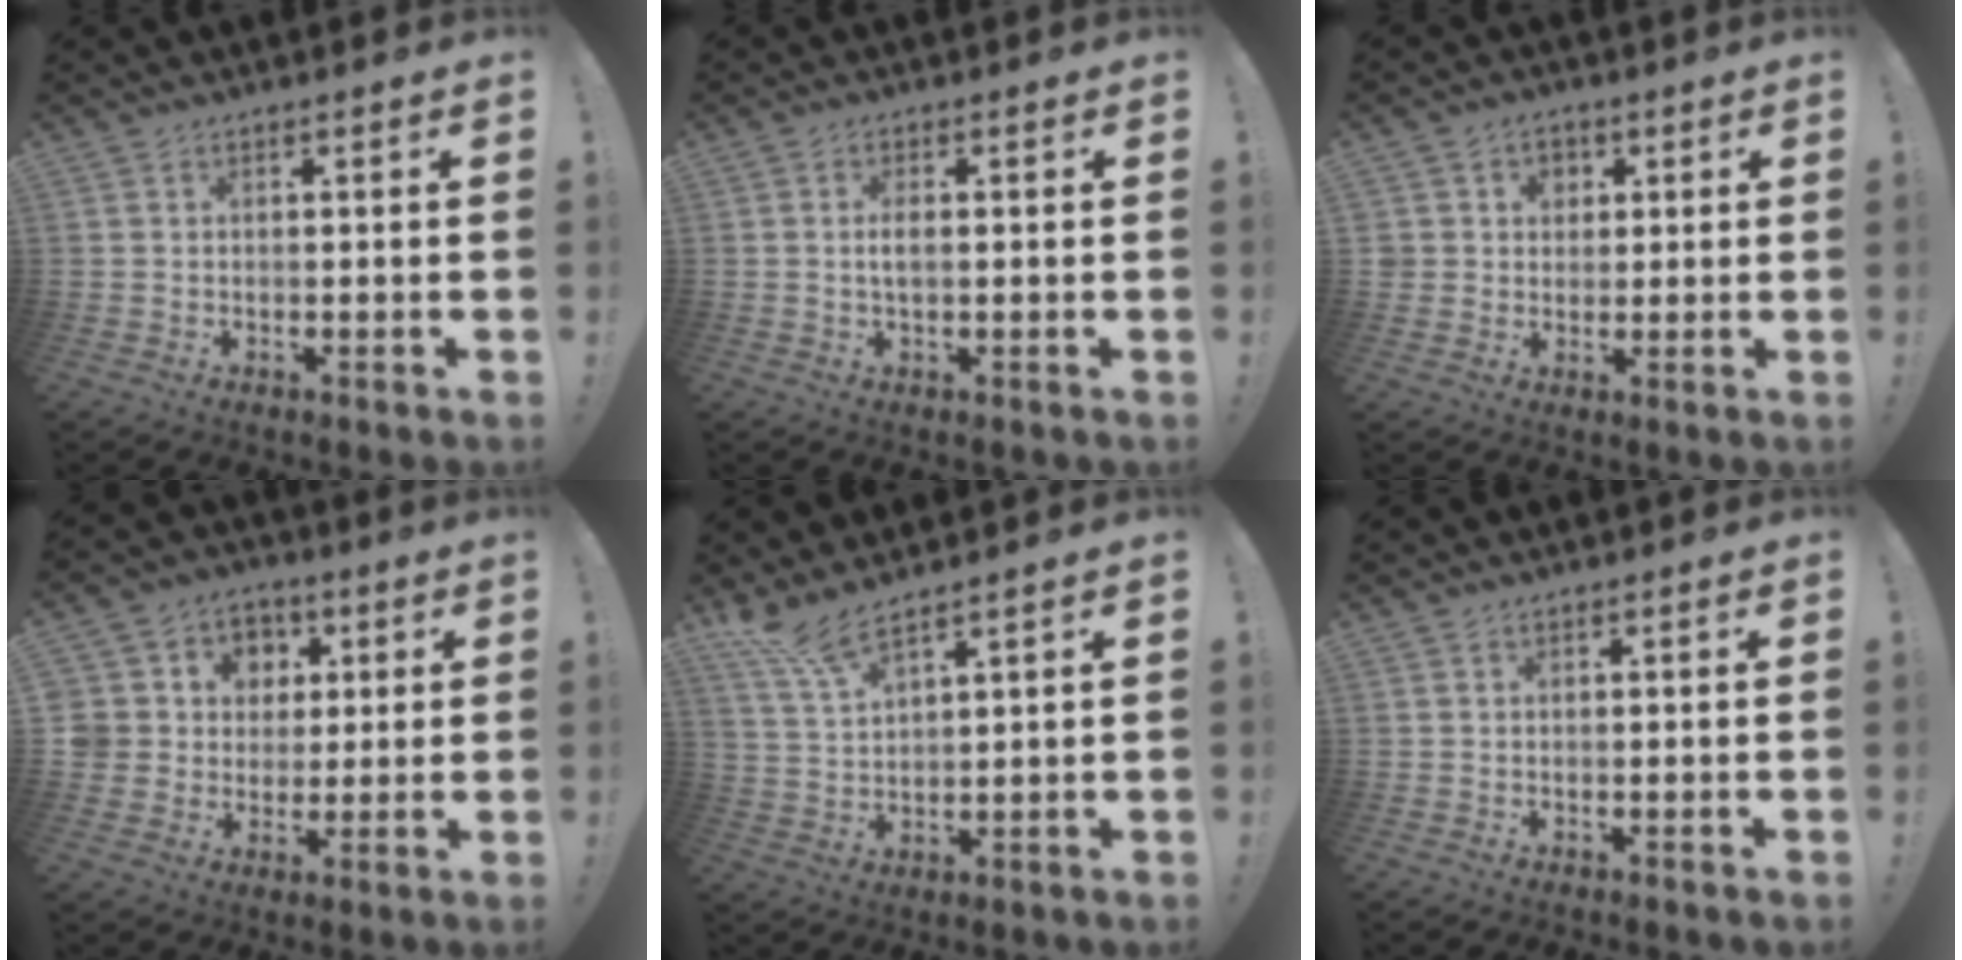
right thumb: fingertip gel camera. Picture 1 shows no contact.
{"total": 2.6, "force": [-0.1, 0.9, 2.4], "torque": [-0.040, 0.002, -0.004]}
{"total": 5.0, "force": [1.3, 4.8, 0.8], "torque": [-0.013, -0.009, 0.026]}
{"total": 8.9, "force": [1.4, 8.5, 2.1], "torque": [-0.030, -0.003, 0.041]}
{"total": 7.0, "force": [6.0, 0.9, 3.4], "torque": [-0.074, -0.032, 0.110]}
{"total": 0.0}